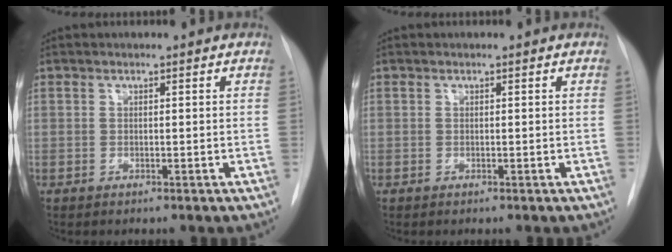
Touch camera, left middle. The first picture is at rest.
{"total": 0.0}